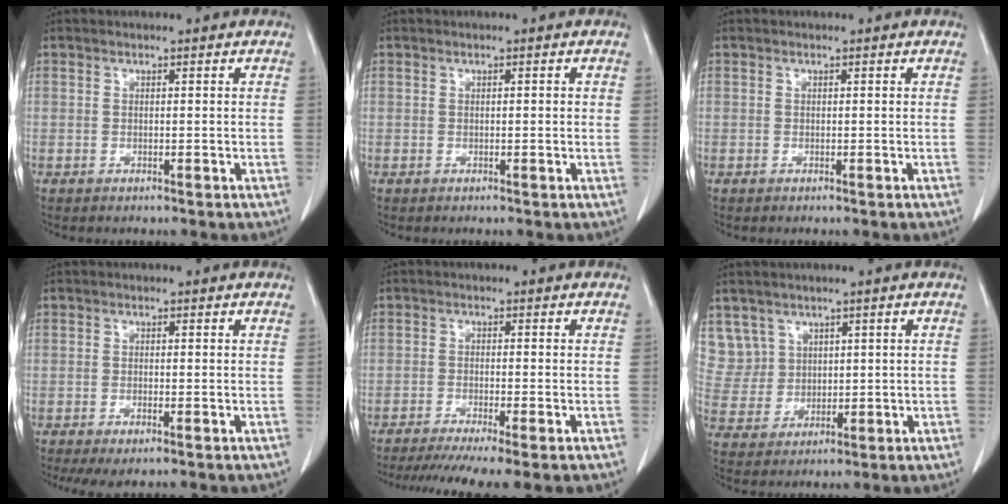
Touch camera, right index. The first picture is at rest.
{"total": 0.7, "force": [0.1, 0.2, 0.7], "torque": [-0.011, 0.001, 0.002]}
{"total": 0.0}
{"total": 3.0, "force": [-1.6, 0.6, 2.4], "torque": [-0.040, -0.009, -0.025]}
{"total": 10.1, "force": [-7.9, 0.0, 6.3], "torque": [-0.087, -0.019, -0.121]}
{"total": 6.6, "force": [3.6, 5.5, -0.2], "torque": [0.002, 0.014, 0.084]}